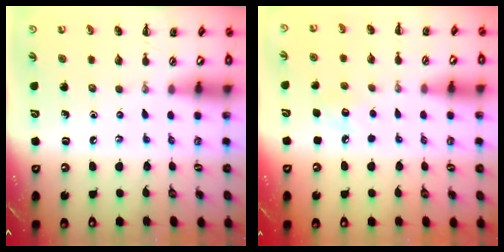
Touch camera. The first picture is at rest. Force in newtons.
{"total": 6.5, "press": 6.3, "slide": 1.8}